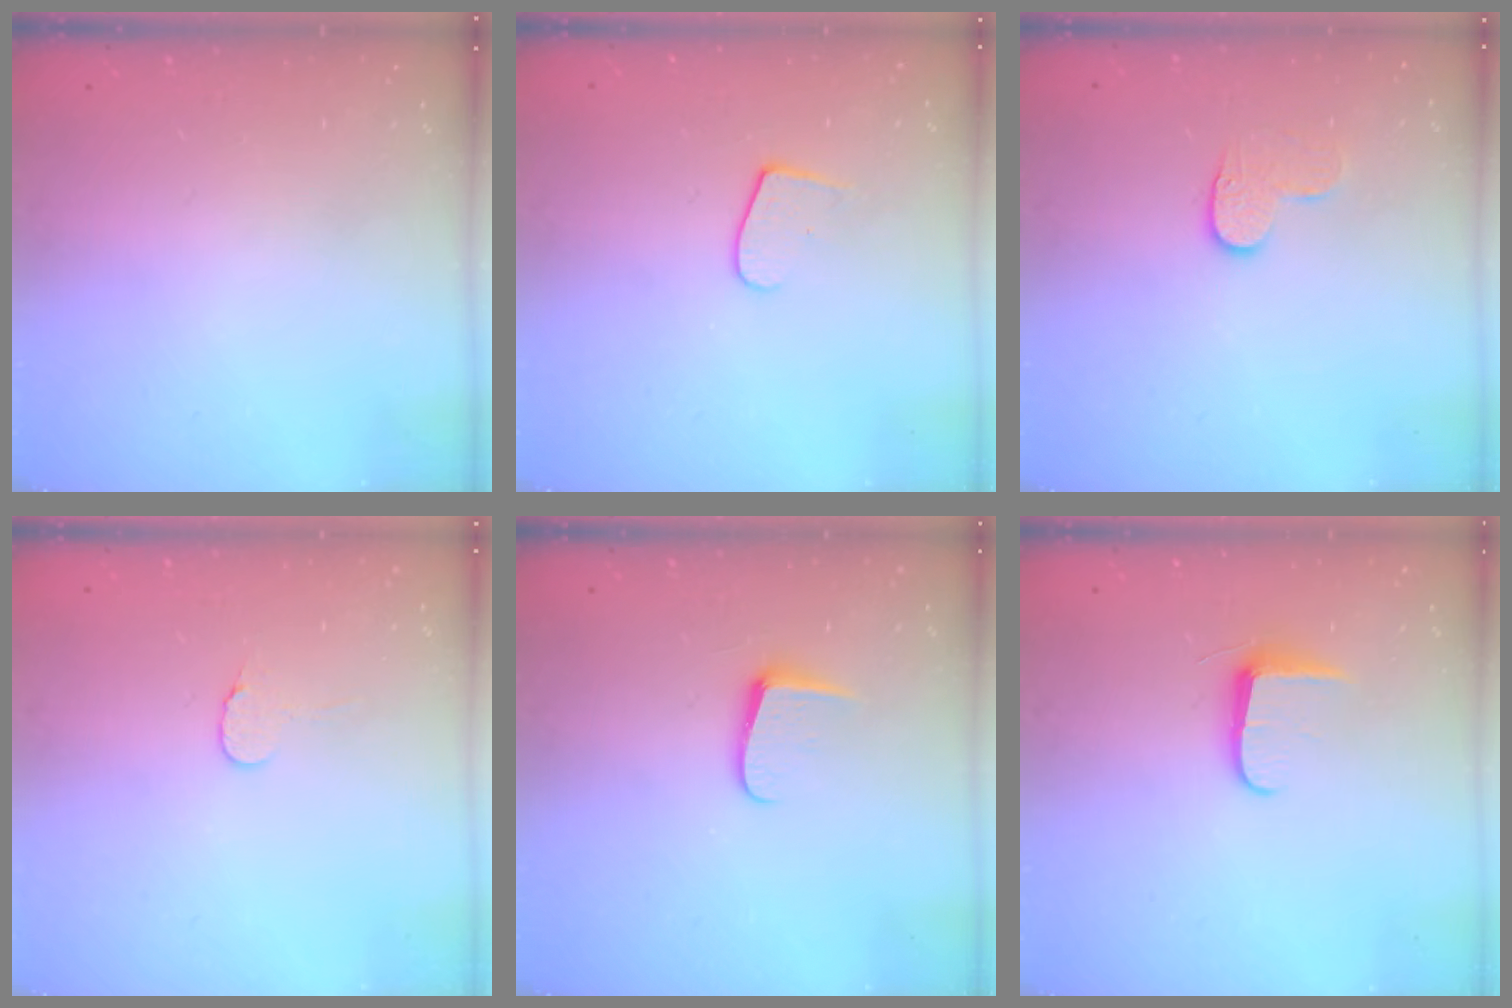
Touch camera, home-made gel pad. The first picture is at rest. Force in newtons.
{"total": 6.7, "press": 6.7, "slide": 0.6}
{"total": 7.0, "press": 6.9, "slide": 0.6}
{"total": 4.5, "press": 4.5, "slide": 0.4}
{"total": 6.0, "press": 6.0, "slide": 0.8}
{"total": 6.8, "press": 6.7, "slide": 0.9}